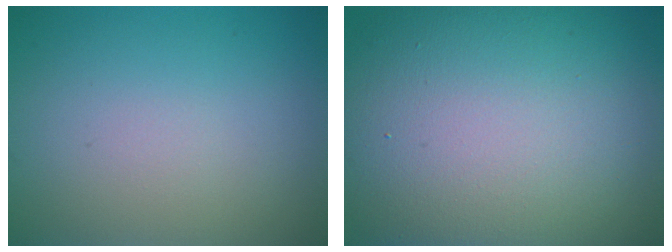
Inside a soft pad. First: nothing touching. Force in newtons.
{"total": 16.9, "press": 16.8, "slide": 1.1}